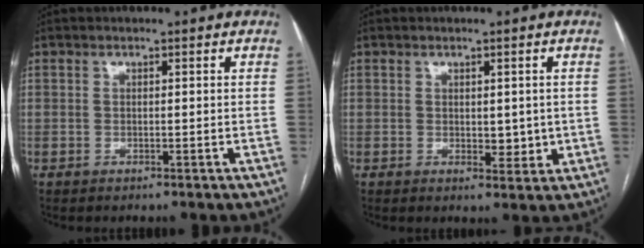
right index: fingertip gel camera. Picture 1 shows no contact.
{"total": 3.3, "force": [0.0, 1.8, 2.7], "torque": [-0.032, -0.006, 0.007]}